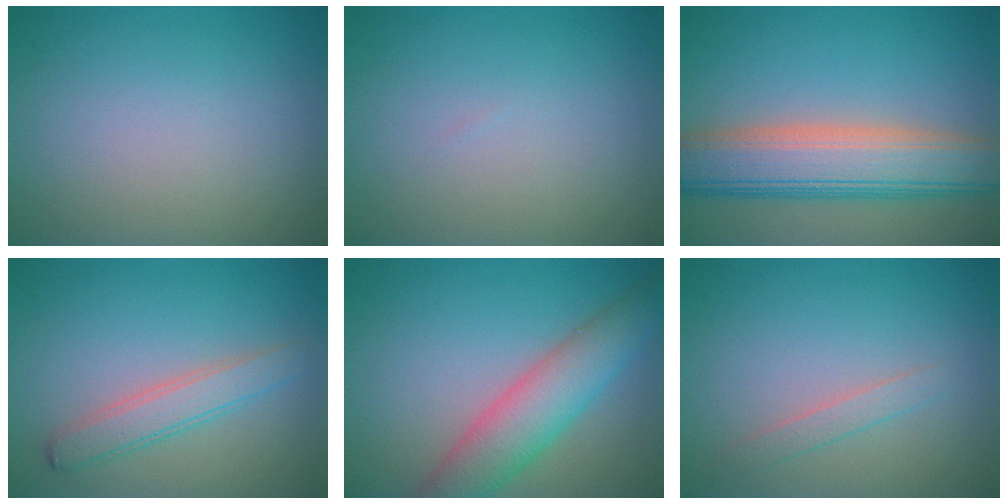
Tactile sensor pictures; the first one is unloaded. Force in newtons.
{"total": 0.0}
{"total": 8.7, "press": 8.7, "slide": 0.6}
{"total": 2.9, "press": 2.9, "slide": 0.1}
{"total": 6.3, "press": 6.3, "slide": 0.2}
{"total": 1.4, "press": 1.4, "slide": 0.0}